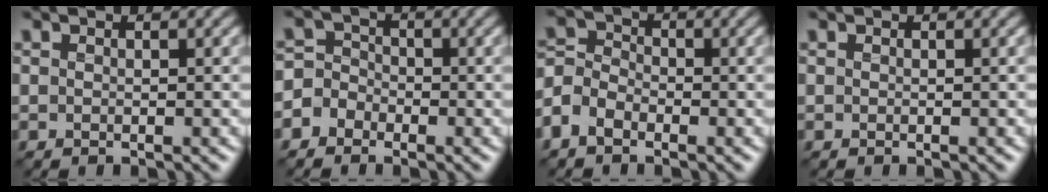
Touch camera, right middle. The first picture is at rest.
{"total": 3.3, "force": [-1.7, 2.8, 0.6], "torque": [0.008, 0.010, -0.045]}
{"total": 4.0, "force": [-2.2, 2.6, 2.1], "torque": [-0.049, 0.007, -0.057]}
{"total": 0.0}